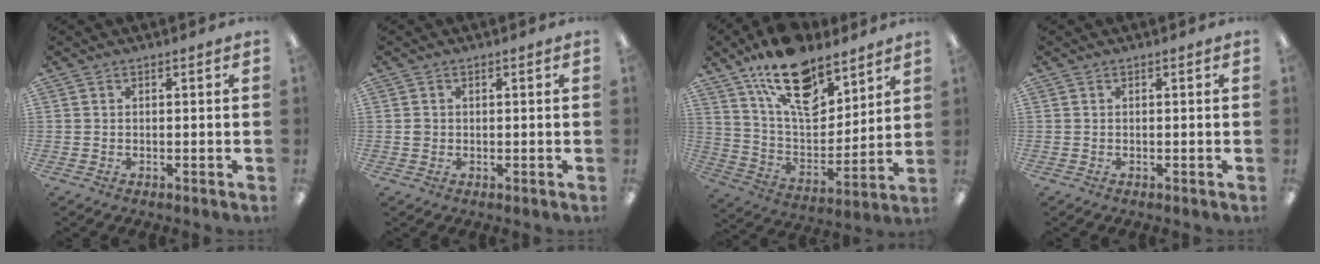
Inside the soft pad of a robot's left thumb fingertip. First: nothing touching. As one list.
[{"total": 1.2, "force": [-0.1, 1.2, 0.3], "torque": [-0.006, 0.006, -0.003]}, {"total": 19.7, "force": [13.0, 9.9, 11.1], "torque": [-0.184, -0.073, 0.230]}, {"total": 0.0}]